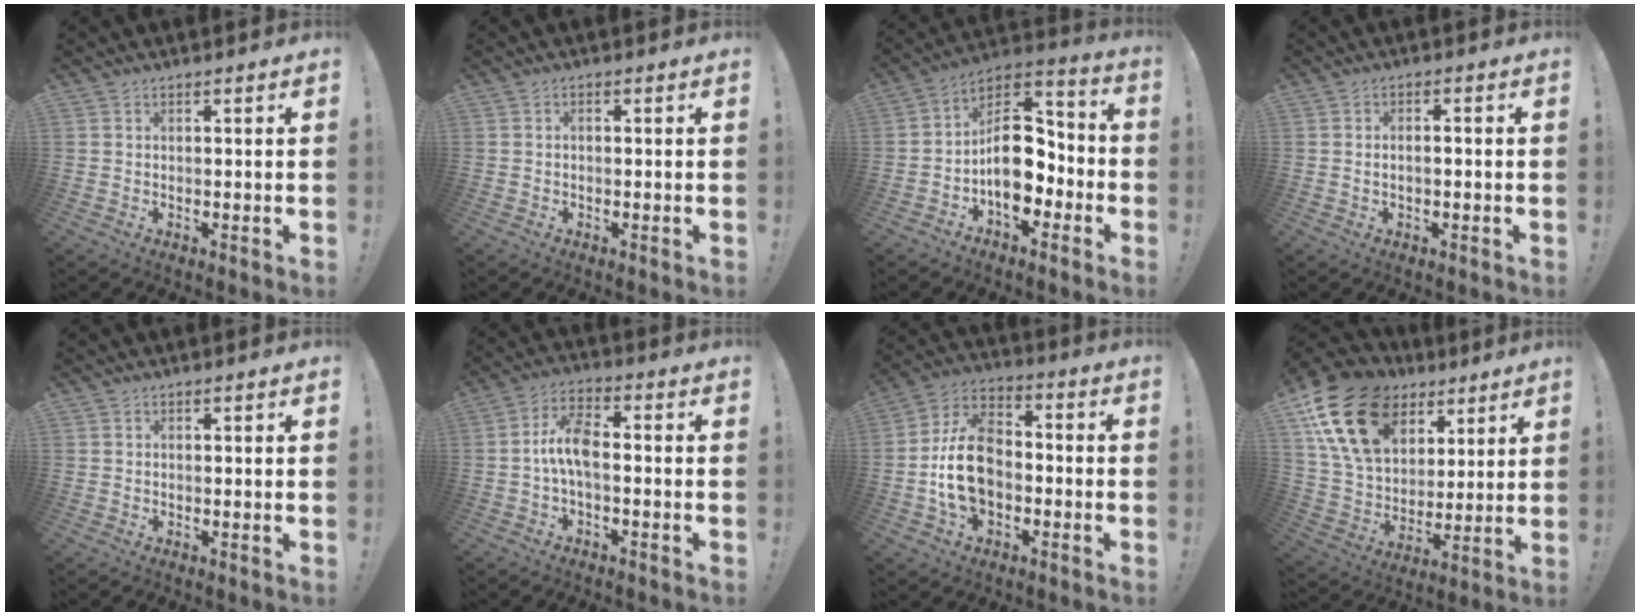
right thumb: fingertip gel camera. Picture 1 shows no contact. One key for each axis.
{"total": 0.6, "fx": -0.4, "fy": 0.2, "fz": 0.5, "tx": -0.010, "ty": 0.001, "tz": -0.007}
{"total": 14.7, "fx": -2.9, "fy": 9.8, "fz": 10.6, "tx": -0.148, "ty": 0.016, "tz": -0.039}
{"total": 1.8, "fx": -0.7, "fy": 0.7, "fz": 1.5, "tx": -0.027, "ty": 0.006, "tz": -0.012}
{"total": 0.9, "fx": 0.7, "fy": 0.6, "fz": 0.0, "tx": 0.006, "ty": -0.001, "tz": 0.011}
{"total": 8.6, "fx": -1.2, "fy": 3.8, "fz": 7.6, "tx": -0.157, "ty": 0.007, "tz": -0.022}
{"total": 15.4, "fx": -3.0, "fy": 10.9, "fz": 10.5, "tx": -0.188, "ty": 0.031, "tz": -0.054}
{"total": 22.0, "fx": 10.5, "fy": 14.5, "fz": 12.7, "tx": -0.227, "ty": -0.040, "tz": 0.207}